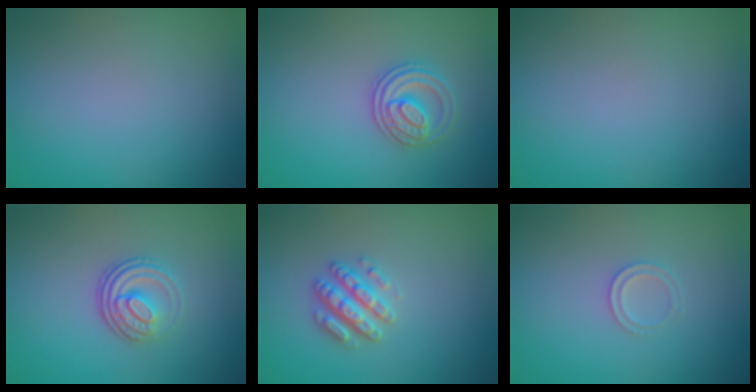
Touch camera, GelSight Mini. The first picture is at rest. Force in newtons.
{"total": 2.8, "press": 2.6, "slide": 1.1}
{"total": 0.0}
{"total": 3.5, "press": 2.5, "slide": 2.5}
{"total": 2.8, "press": 2.8, "slide": 0.3}
{"total": 1.2, "press": 1.2, "slide": 0.2}